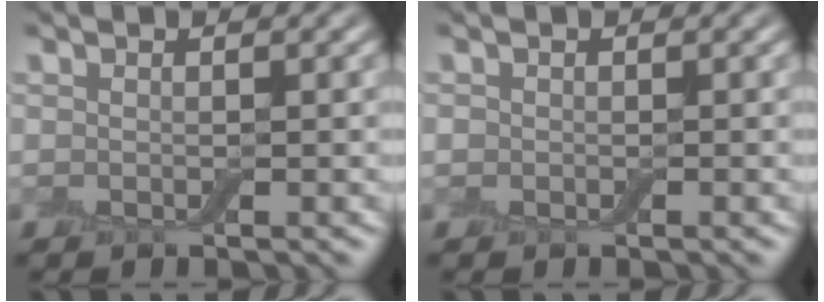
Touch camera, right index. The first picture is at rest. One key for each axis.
{"total": 0.6, "fx": -0.1, "fy": 0.5, "fz": 0.1, "tx": 0.001, "ty": -0.003, "tz": -0.004}